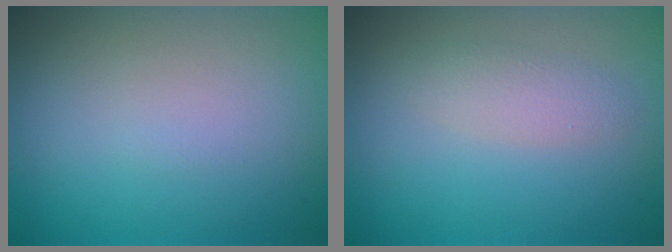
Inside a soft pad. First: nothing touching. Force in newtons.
{"total": 1.8, "press": 1.8, "slide": 0.0}